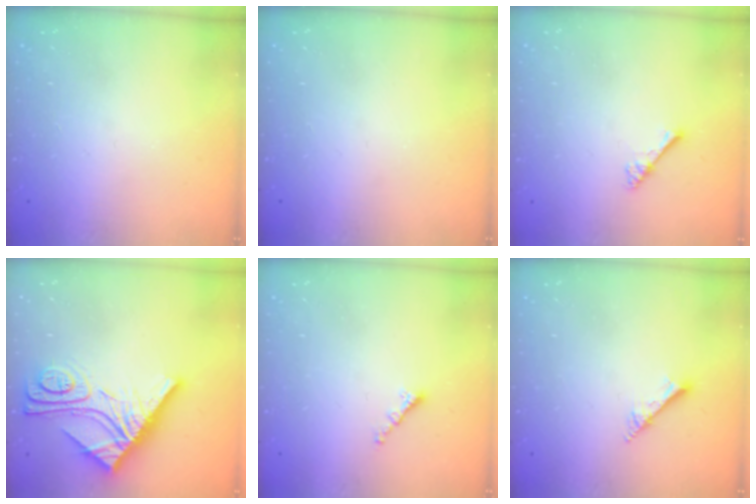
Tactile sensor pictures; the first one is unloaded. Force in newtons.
{"total": 0.0}
{"total": 2.8, "press": 2.8, "slide": 0.4}
{"total": 15.1, "press": 15.1, "slide": 1.1}
{"total": 1.6, "press": 1.6, "slide": 0.0}
{"total": 2.8, "press": 2.8, "slide": 0.2}